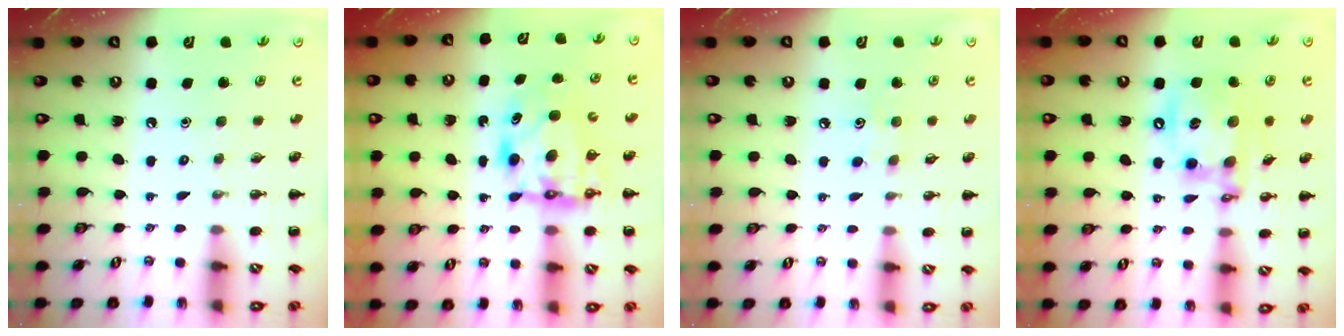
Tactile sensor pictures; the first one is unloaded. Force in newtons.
{"total": 6.0, "press": 5.9, "slide": 1.0}
{"total": 5.7, "press": 5.5, "slide": 1.4}
{"total": 15.1, "press": 14.7, "slide": 3.3}